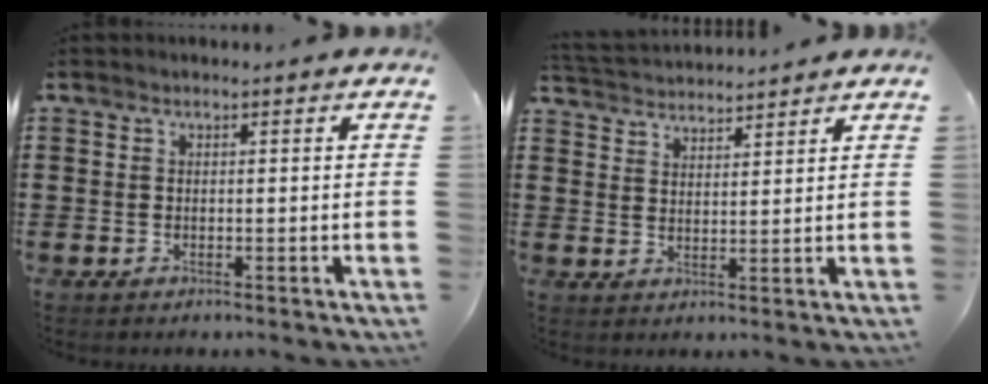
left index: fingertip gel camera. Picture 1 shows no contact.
{"total": 2.9, "force": [2.9, 0.2, -0.2], "torque": [-0.008, -0.010, 0.053]}